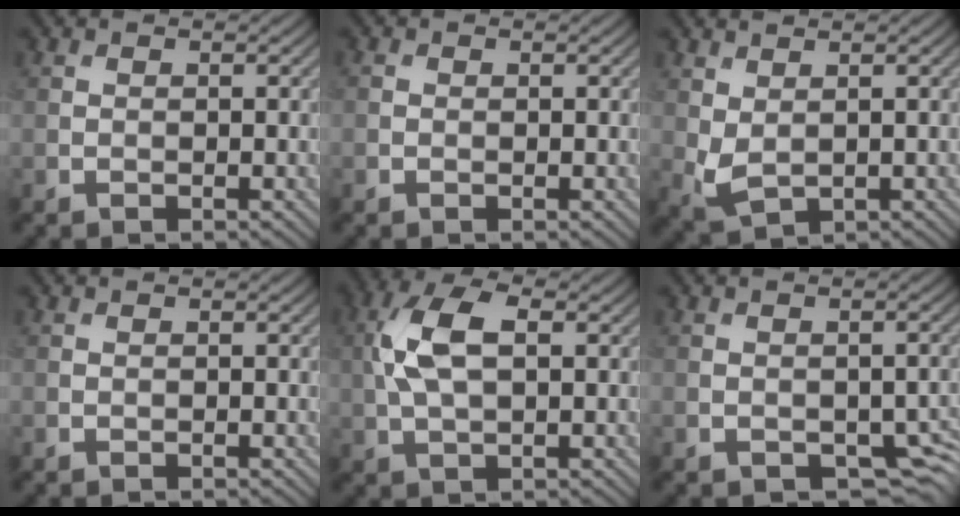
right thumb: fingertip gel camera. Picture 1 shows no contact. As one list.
[{"total": 0.6, "force": [-0.1, 0.6, 0.2], "torque": [-0.002, -0.003, -0.004]}, {"total": 2.8, "force": [0.9, 1.6, 2.1], "torque": [-0.058, -0.004, 0.023]}, {"total": 0.0}, {"total": 7.7, "force": [1.2, 3.8, 6.6], "torque": [-0.154, 0.017, 0.015]}, {"total": 4.5, "force": [-1.8, 3.0, 2.9], "torque": [-0.039, -0.019, -0.021]}]